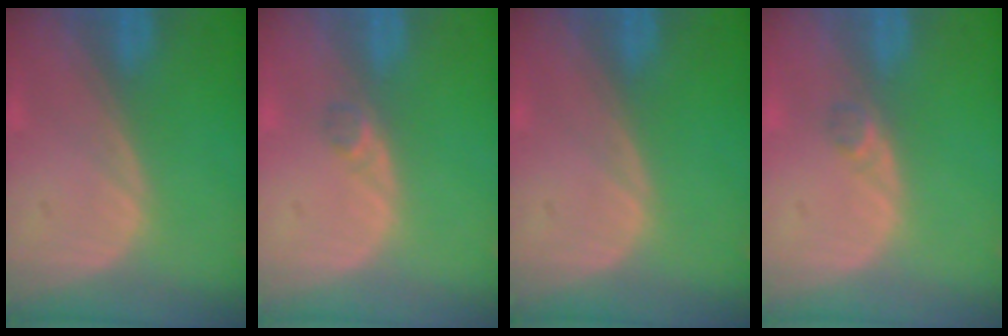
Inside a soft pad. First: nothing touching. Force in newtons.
{"total": 1.3, "press": 1.1, "slide": 0.7}
{"total": 0.0}
{"total": 1.3, "press": 1.1, "slide": 0.7}